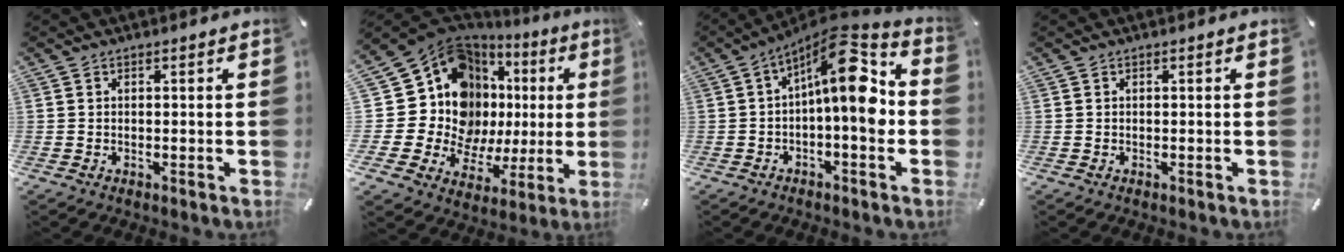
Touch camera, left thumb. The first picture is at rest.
{"total": 18.1, "force": [6.4, 14.2, 9.3], "torque": [-0.182, -0.088, 0.132]}
{"total": 13.8, "force": [1.9, 5.3, 12.6], "torque": [-0.181, -0.028, 0.028]}
{"total": 0.0}